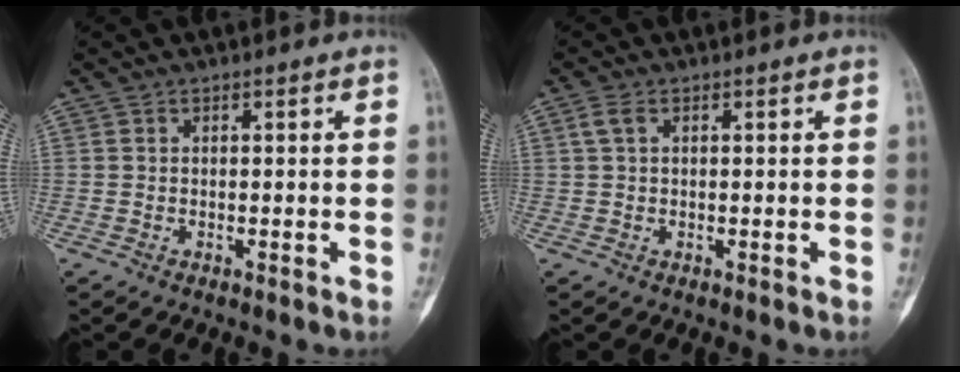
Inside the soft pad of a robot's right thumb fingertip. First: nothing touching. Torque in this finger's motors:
{"motor_torque": [-0.78, 0.61, 0.14, 0.23, 0.01]}